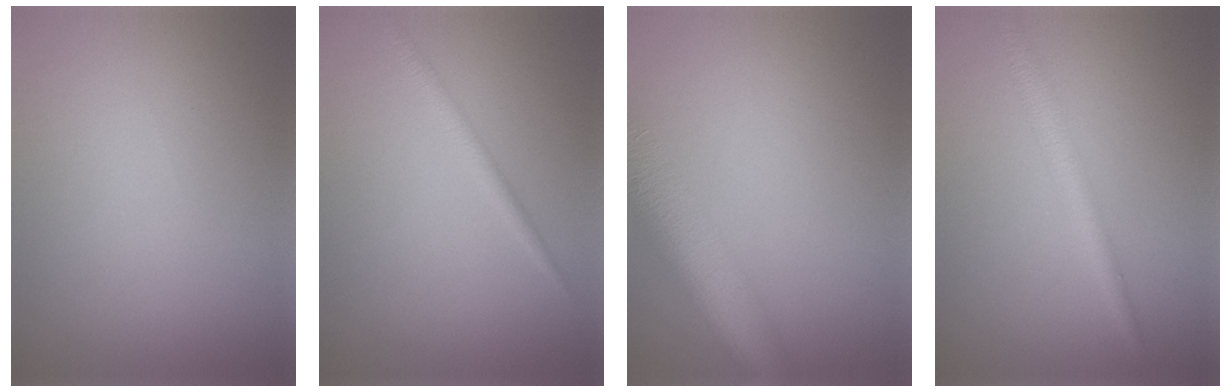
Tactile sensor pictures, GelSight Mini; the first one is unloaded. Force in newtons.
{"total": 1.4, "press": 1.4, "slide": 0.1}
{"total": 8.3, "press": 8.3, "slide": 0.4}
{"total": 2.5, "press": 2.5, "slide": 0.0}